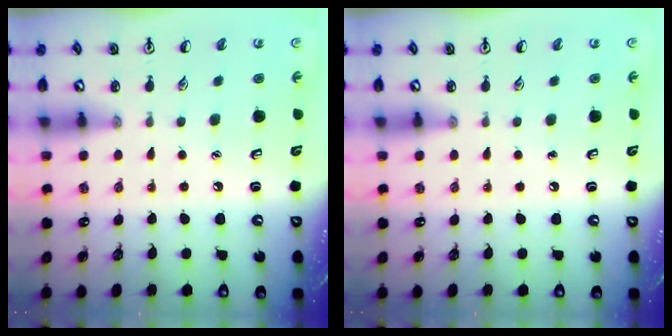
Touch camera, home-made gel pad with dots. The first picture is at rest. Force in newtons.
{"total": 0.0}